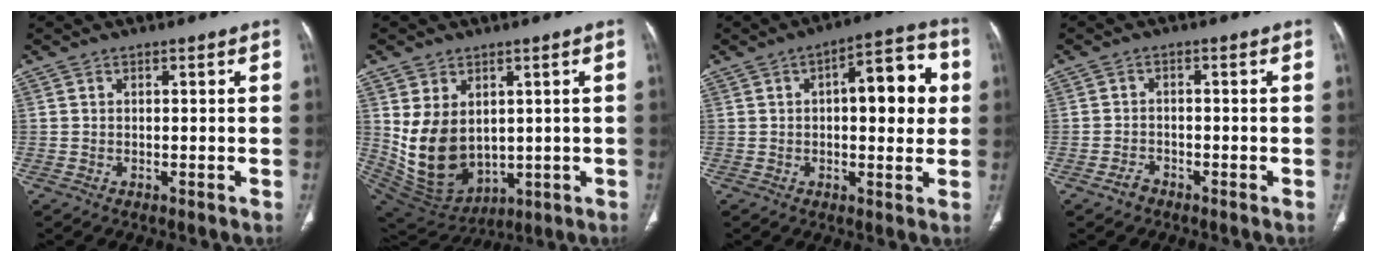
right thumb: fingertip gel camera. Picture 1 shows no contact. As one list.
[{"total": 13.4, "force": [1.3, 9.8, 9.1], "torque": [-0.146, -0.016, 0.064]}, {"total": 12.7, "force": [1.9, 5.3, 11.4], "torque": [-0.122, 0.020, 0.022]}, {"total": 2.1, "force": [-1.6, 1.2, 0.5], "torque": [-0.009, 0.011, -0.028]}]